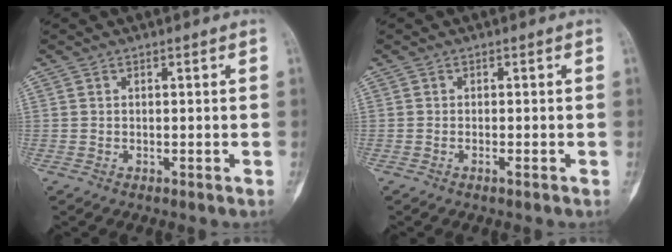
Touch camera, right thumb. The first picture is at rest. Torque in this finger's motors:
{"motor_torque": [-0.34, -0.05, -0.18, 0.01, -0.08]}